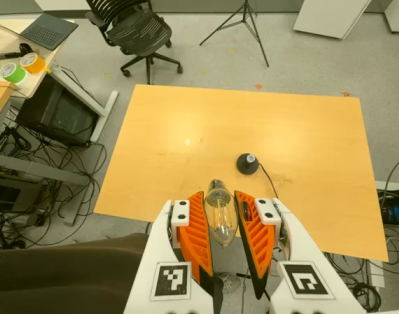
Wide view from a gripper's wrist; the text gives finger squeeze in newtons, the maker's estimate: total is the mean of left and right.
{"total": 14.5, "left": 15.4, "right": 13.6}